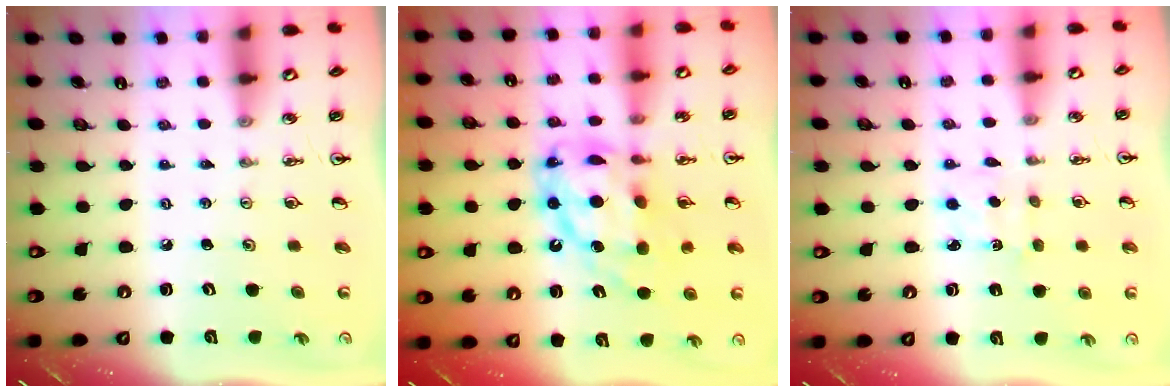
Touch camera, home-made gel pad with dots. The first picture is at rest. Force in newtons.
{"total": 15.5, "press": 15.5, "slide": 1.4}
{"total": 3.0, "press": 3.0, "slide": 0.4}